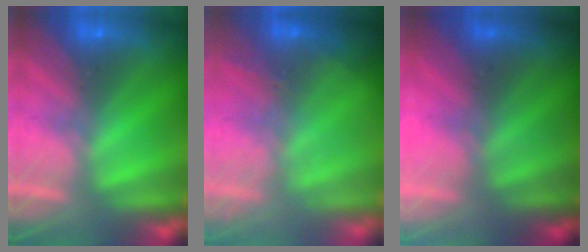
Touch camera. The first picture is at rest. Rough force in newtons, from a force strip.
{"total": 2.7}
{"total": 2.7}